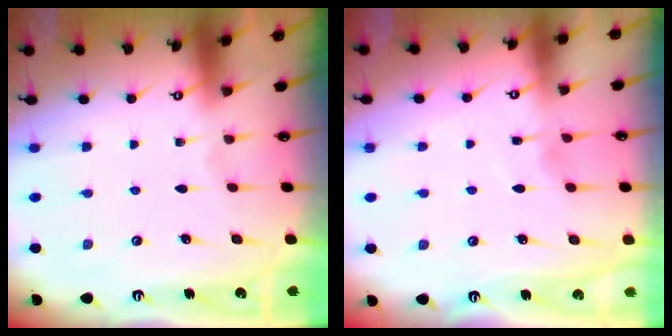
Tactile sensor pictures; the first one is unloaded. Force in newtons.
{"total": 3.5, "press": 3.5, "slide": 0.5}